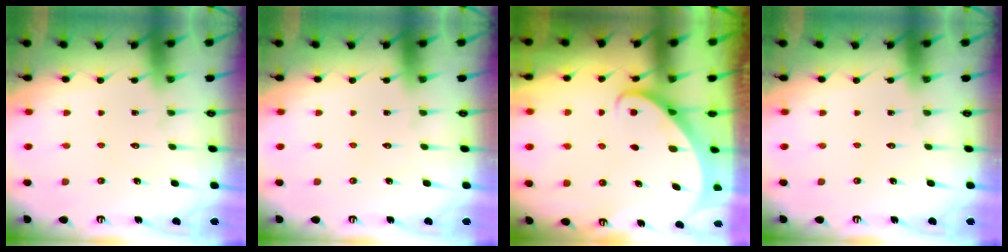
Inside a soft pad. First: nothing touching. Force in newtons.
{"total": 0.0}
{"total": 2.8, "press": 2.8, "slide": 0.2}
{"total": 0.0}